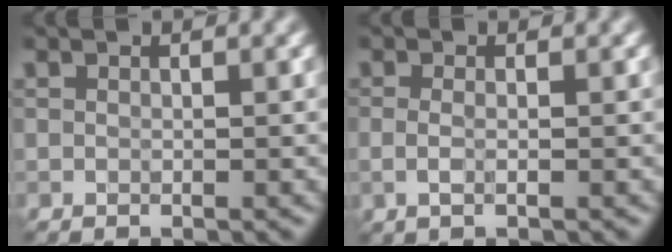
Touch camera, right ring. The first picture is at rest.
{"total": 1.3, "force": [-0.2, 0.4, 1.2], "torque": [-0.025, -0.005, -0.006]}